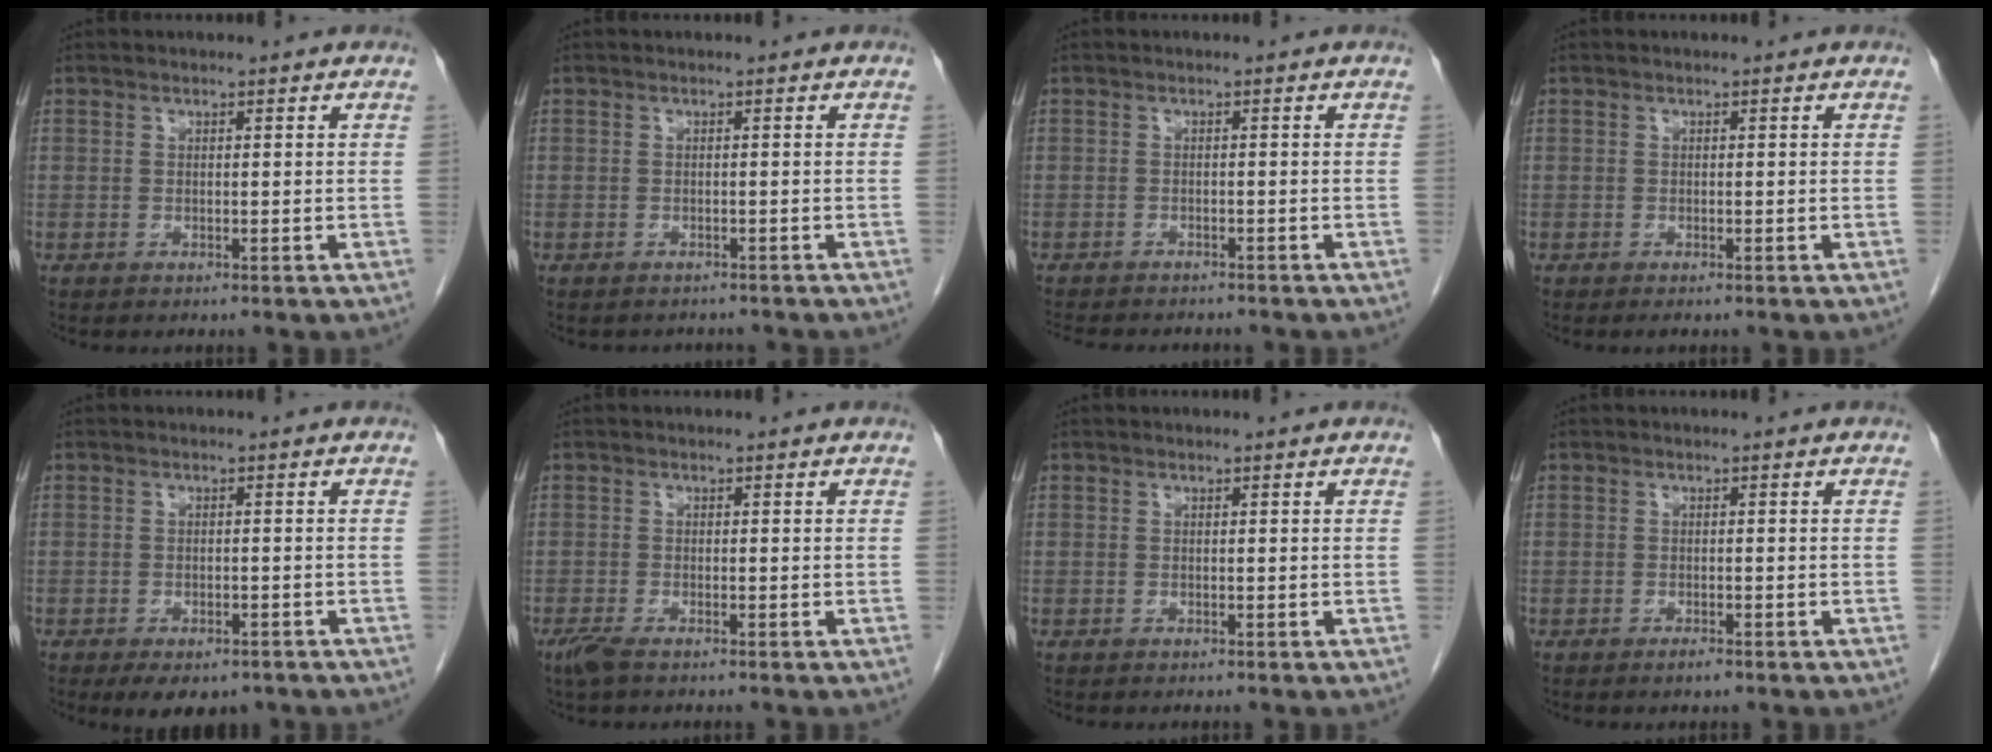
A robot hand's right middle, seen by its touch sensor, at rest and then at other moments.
{"total": 2.2, "force": [-2.1, 0.8, 0.0], "torque": [0.000, -0.001, -0.026]}
{"total": 9.2, "force": [-8.1, 2.5, 3.5], "torque": [-0.056, -0.004, -0.105]}
{"total": 0.7, "force": [-0.6, 0.1, 0.4], "torque": [-0.008, -0.003, -0.007]}
{"total": 6.2, "force": [-4.4, 3.0, 3.2], "torque": [-0.038, -0.003, -0.060]}
{"total": 2.1, "force": [-1.5, 0.4, 1.4], "torque": [-0.039, -0.008, -0.031]}
{"total": 0.0}
{"total": 1.1, "force": [-0.8, 0.2, 0.7], "torque": [-0.014, -0.002, -0.010]}